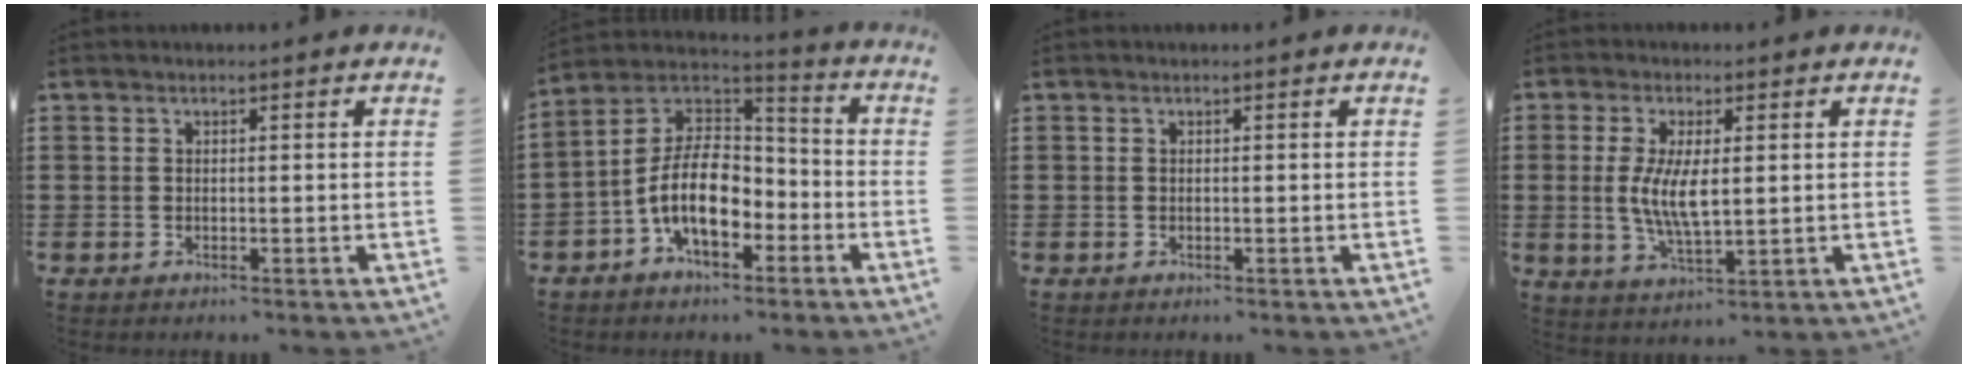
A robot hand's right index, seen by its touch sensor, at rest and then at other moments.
{"total": 10.3, "force": [-3.8, 5.6, 7.7], "torque": [-0.194, -0.004, -0.080]}
{"total": 0.0}
{"total": 6.7, "force": [0.3, 2.4, 6.2], "torque": [-0.131, 0.000, 0.001]}